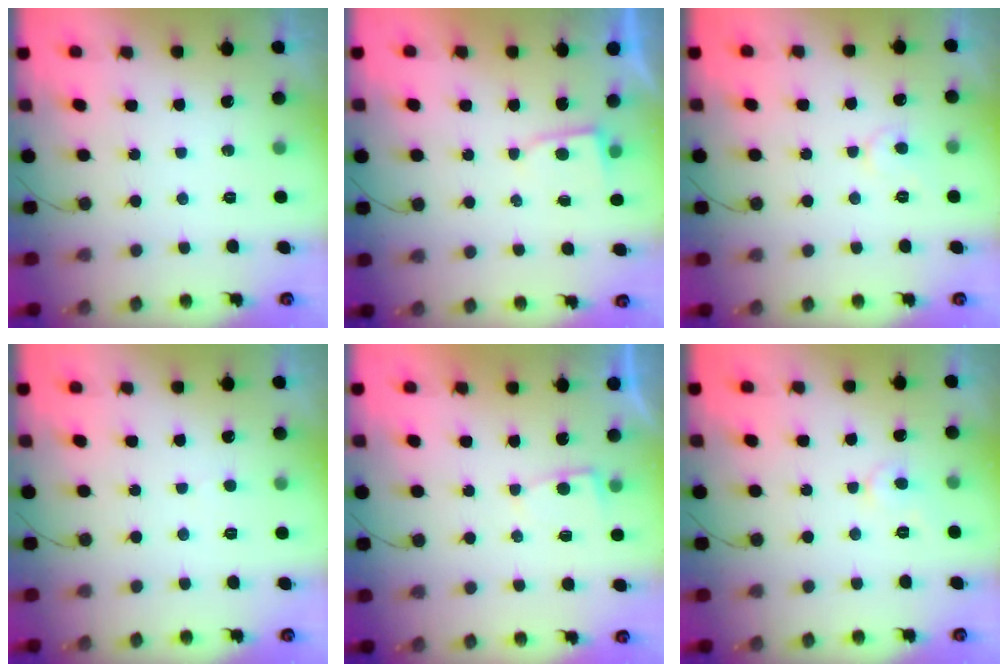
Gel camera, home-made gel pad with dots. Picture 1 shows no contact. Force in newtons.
{"total": 2.1, "press": 2.1, "slide": 0.3}
{"total": 5.8, "press": 5.8, "slide": 0.3}
{"total": 2.4, "press": 2.4, "slide": 0.2}
{"total": 2.4, "press": 2.4, "slide": 0.4}
{"total": 3.8, "press": 3.7, "slide": 0.4}